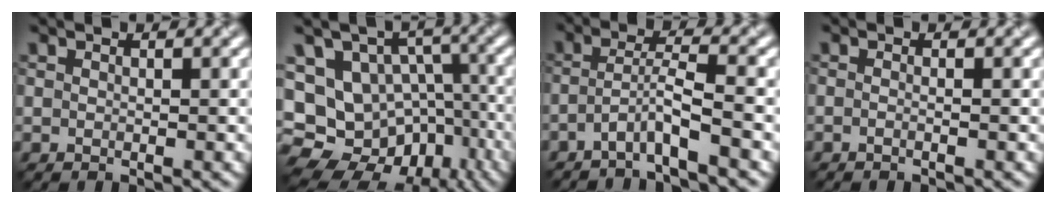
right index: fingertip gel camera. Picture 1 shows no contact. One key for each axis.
{"total": 14.4, "fx": -6.4, "fy": 11.1, "fz": 6.6, "tx": -0.124, "ty": 0.006, "tz": -0.072}
{"total": 3.3, "fx": -2.5, "fy": -0.2, "fz": 2.1, "tx": -0.044, "ty": 0.017, "tz": -0.046}
{"total": 1.0, "fx": -0.9, "fy": 0.2, "fz": 0.5, "tx": -0.005, "ty": -0.004, "tz": -0.019}